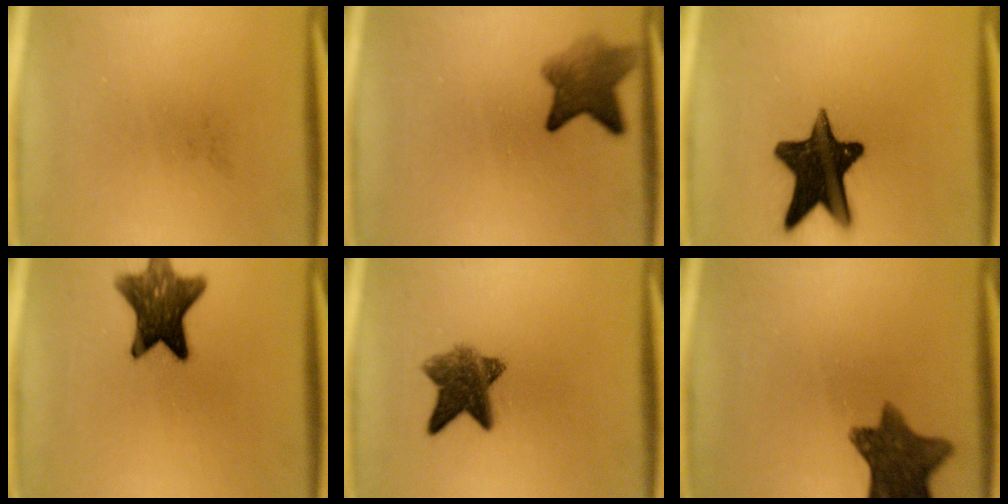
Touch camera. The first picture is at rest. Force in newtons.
{"total": 6.2}
{"total": 16.5}
{"total": 11.5}
{"total": 7.9}
{"total": 10.8}